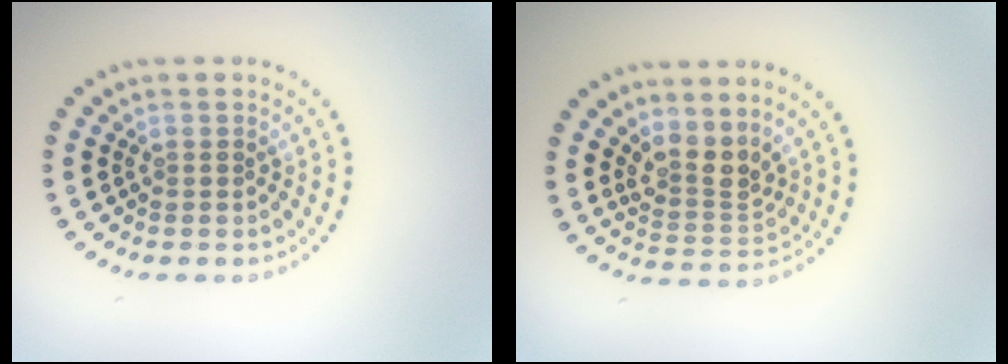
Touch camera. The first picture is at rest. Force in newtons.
{"total": 2.9, "press": 2.0, "slide": 2.0}